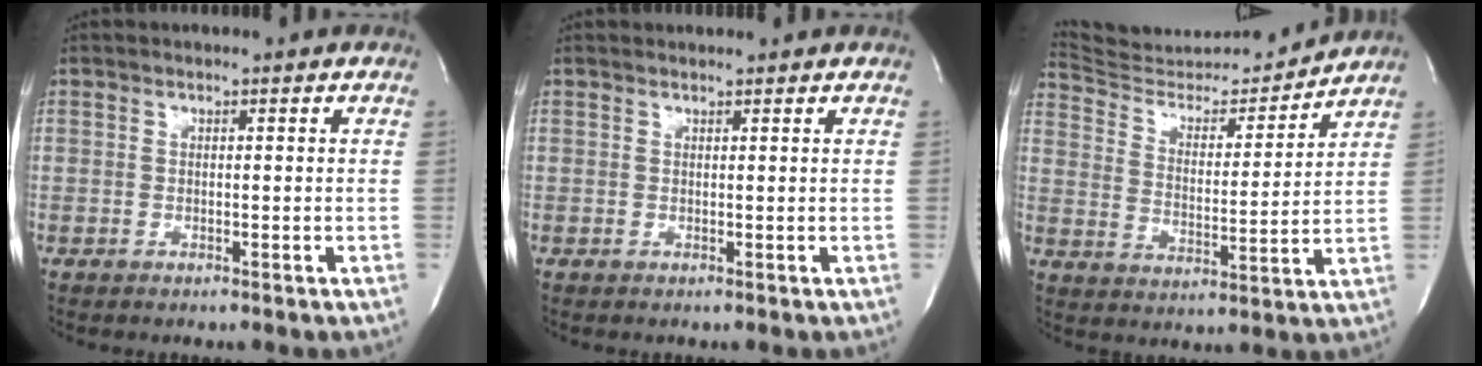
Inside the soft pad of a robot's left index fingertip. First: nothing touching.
{"total": 1.0, "force": [1.0, 0.0, 0.0], "torque": [-0.008, 0.009, 0.018]}
{"total": 14.9, "force": [14.7, 1.0, 2.4], "torque": [-0.040, -0.018, 0.240]}